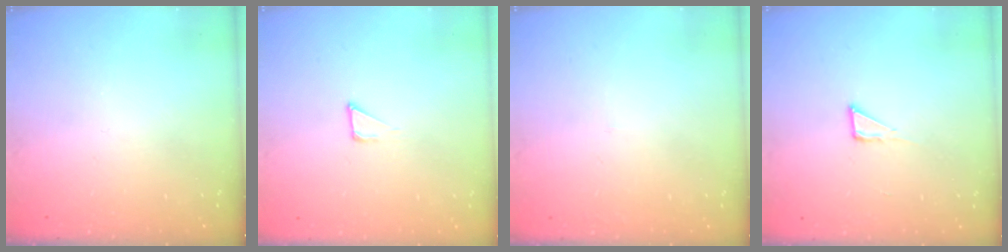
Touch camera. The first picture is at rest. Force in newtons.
{"total": 2.1, "press": 2.1, "slide": 0.1}
{"total": 1.5, "press": 1.5, "slide": 0.1}
{"total": 3.6, "press": 3.6, "slide": 0.3}